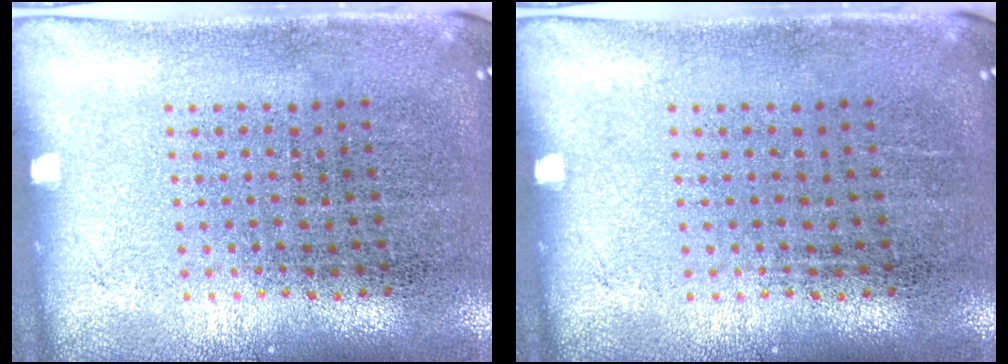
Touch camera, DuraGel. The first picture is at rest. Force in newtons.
{"total": 0.0}